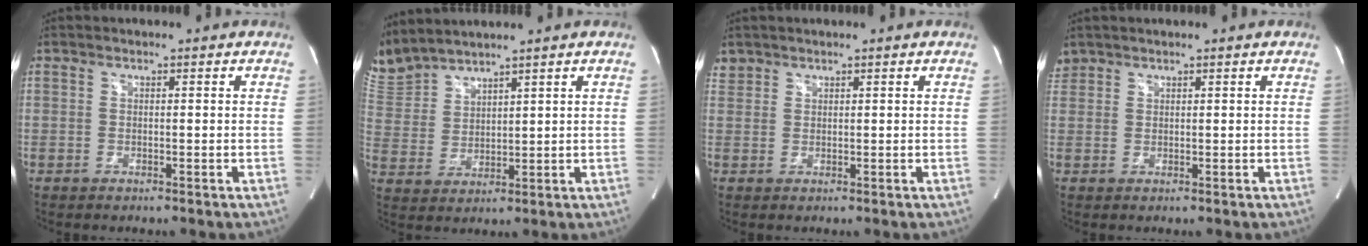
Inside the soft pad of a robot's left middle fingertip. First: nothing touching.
{"total": 8.1, "force": [8.0, 0.6, 1.4], "torque": [-0.058, 0.017, 0.178]}
{"total": 1.6, "force": [1.3, 0.9, -0.2], "torque": [0.007, 0.011, 0.025]}
{"total": 1.8, "force": [1.6, 1.0, -0.1], "torque": [-0.001, 0.014, 0.033]}